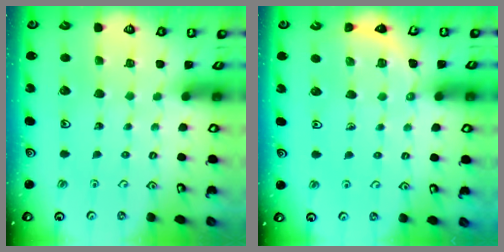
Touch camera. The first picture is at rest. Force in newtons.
{"total": 5.3, "press": 4.9, "slide": 1.9}